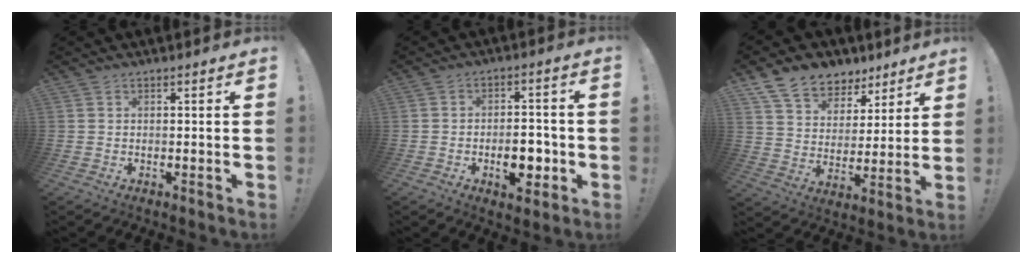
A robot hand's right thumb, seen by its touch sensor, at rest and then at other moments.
{"total": 9.3, "force": [-3.1, 5.3, 6.9], "torque": [-0.098, 0.018, -0.047]}
{"total": 12.4, "force": [9.1, 7.5, 3.8], "torque": [-0.070, -0.063, 0.173]}